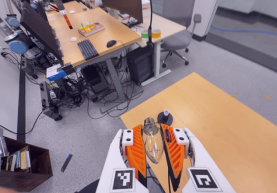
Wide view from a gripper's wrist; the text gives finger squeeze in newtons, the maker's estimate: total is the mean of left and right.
{"total": 23.5, "left": 24.6, "right": 22.4}